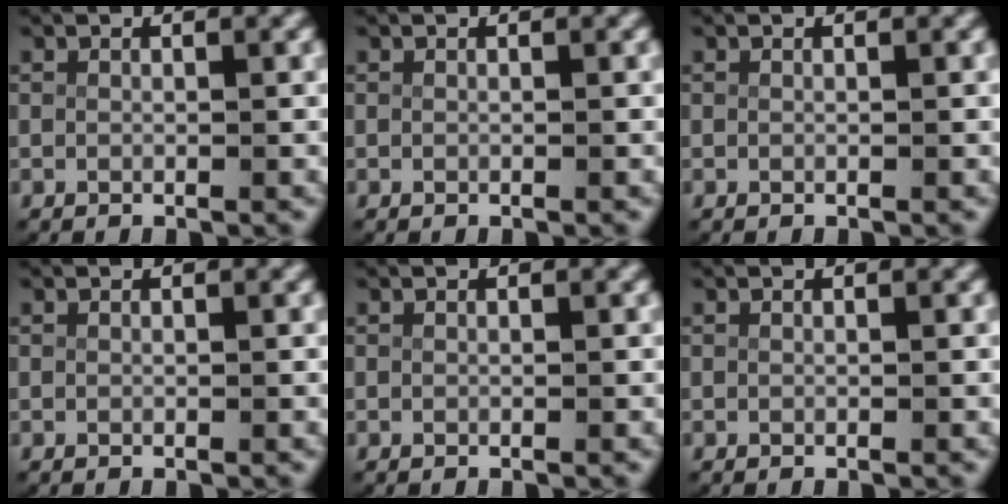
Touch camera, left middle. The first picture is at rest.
{"total": 0.0}
{"total": 0.0}
{"total": 0.0}
{"total": 0.0}
{"total": 0.0}